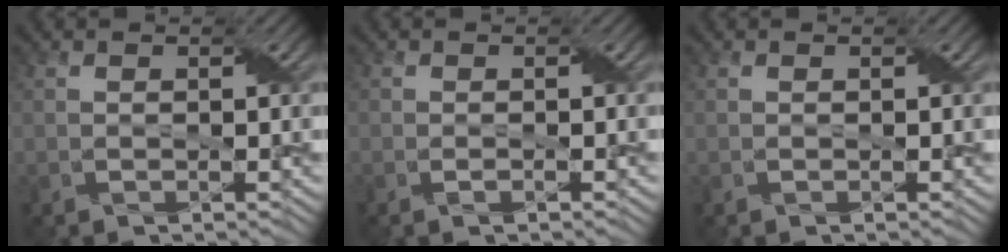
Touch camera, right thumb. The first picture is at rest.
{"total": 0.5, "force": [-0.3, 0.1, 0.4], "torque": [-0.006, 0.001, -0.008]}
{"total": 0.0}